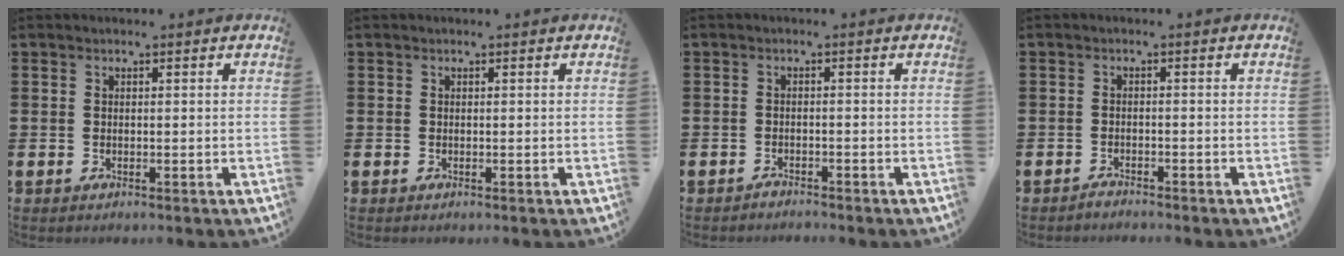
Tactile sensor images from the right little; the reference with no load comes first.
{"total": 0.0}
{"total": 1.1, "force": [-1.1, 0.0, -0.2], "torque": [0.001, 0.002, -0.024]}
{"total": 1.1, "force": [-1.1, 0.0, 0.0], "torque": [-0.002, 0.001, -0.023]}